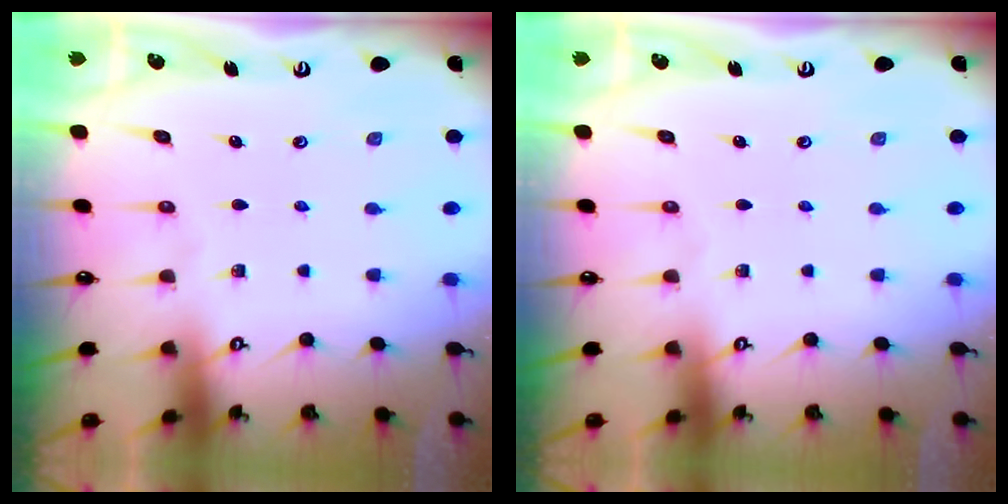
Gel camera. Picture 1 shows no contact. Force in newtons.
{"total": 0.0}